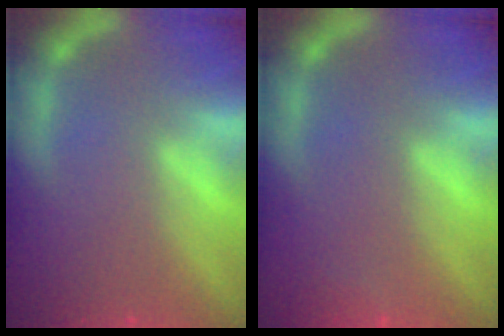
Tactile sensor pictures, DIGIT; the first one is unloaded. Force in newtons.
{"total": 0.9}